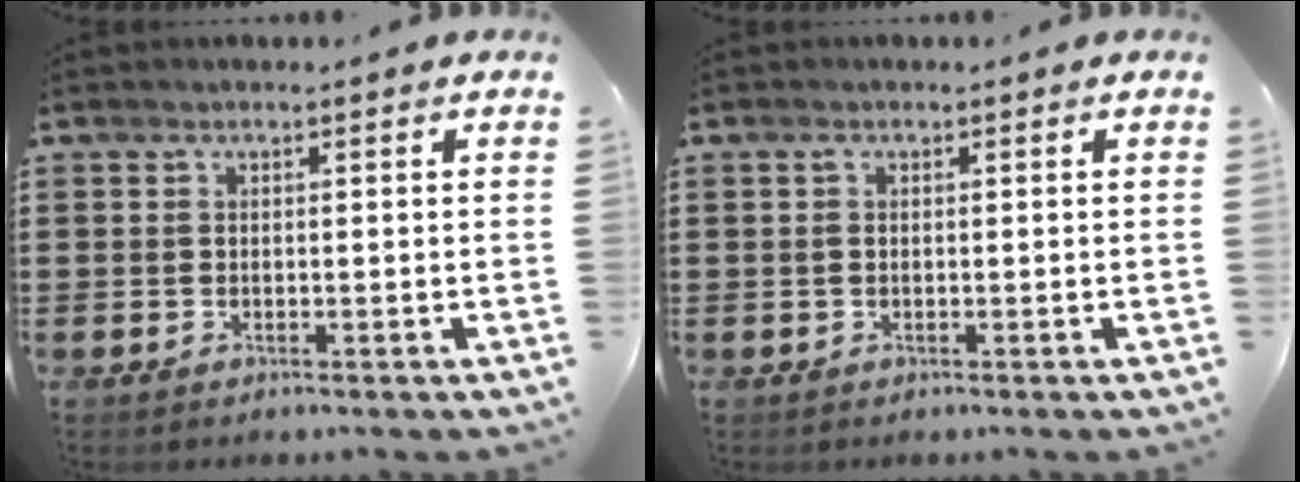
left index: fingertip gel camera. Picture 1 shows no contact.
{"total": 0.9, "force": [0.0, 0.4, 0.8], "torque": [-0.024, -0.001, -0.003]}